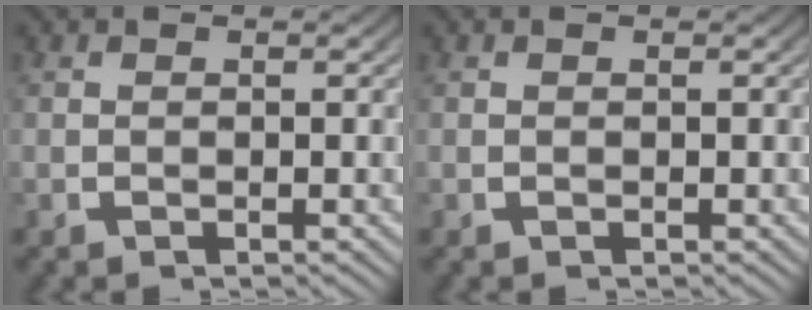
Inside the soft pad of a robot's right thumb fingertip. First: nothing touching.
{"total": 0.0}